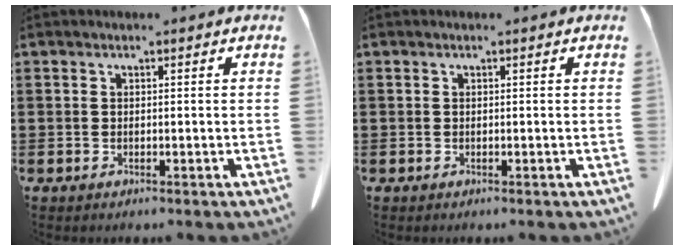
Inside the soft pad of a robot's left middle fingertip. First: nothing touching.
{"total": 0.0}